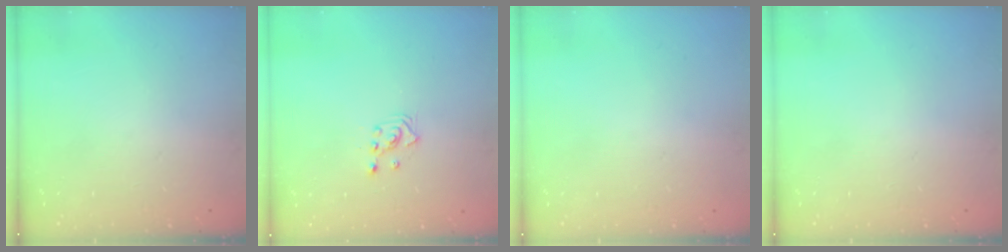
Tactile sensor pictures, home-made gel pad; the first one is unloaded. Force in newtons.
{"total": 2.5, "press": 2.5, "slide": 0.3}
{"total": 0.0}
{"total": 0.0}